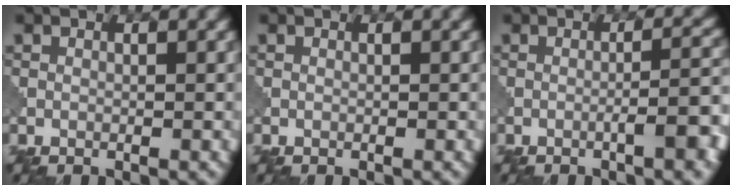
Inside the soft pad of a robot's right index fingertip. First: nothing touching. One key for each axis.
{"total": 0.0}
{"total": 5.0, "fx": -1.7, "fy": 1.1, "fz": 4.5, "tx": -0.057, "ty": 0.012, "tz": -0.031}